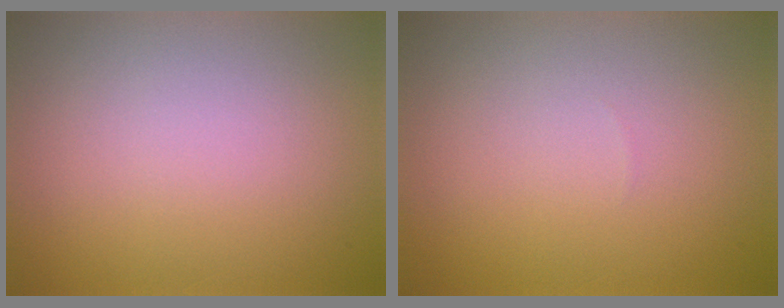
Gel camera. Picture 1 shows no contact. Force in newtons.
{"total": 0.0}